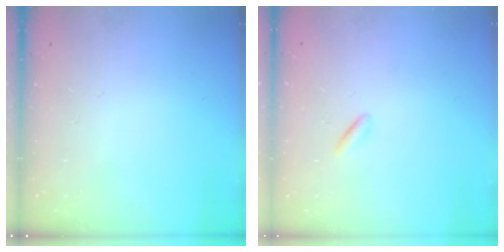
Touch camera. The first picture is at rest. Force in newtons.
{"total": 0.5, "press": 0.4, "slide": 0.4}